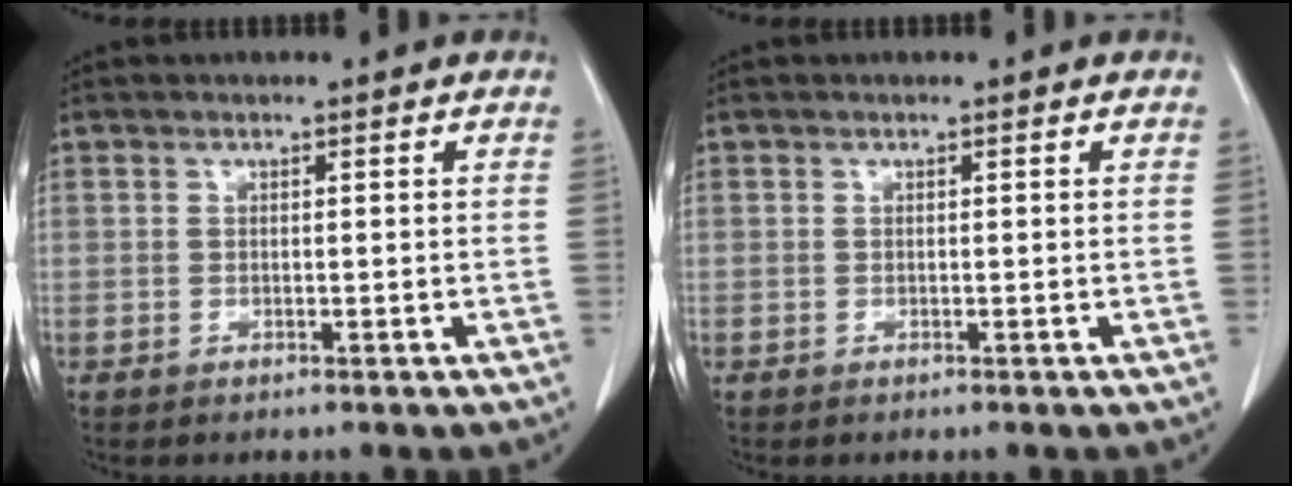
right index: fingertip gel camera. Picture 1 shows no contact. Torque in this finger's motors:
{"motor_torque": [0.00, 0.00, 0.03, 0.00]}